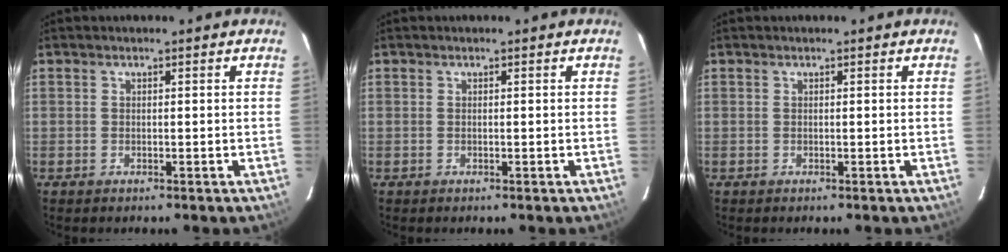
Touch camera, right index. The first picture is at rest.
{"total": 0.0}
{"total": 0.0}